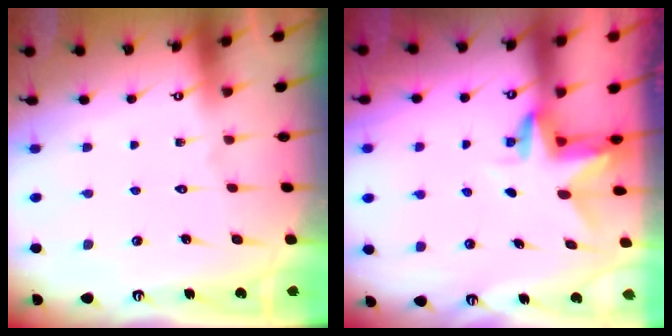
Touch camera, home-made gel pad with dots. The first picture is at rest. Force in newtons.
{"total": 2.9, "press": 2.9, "slide": 0.2}